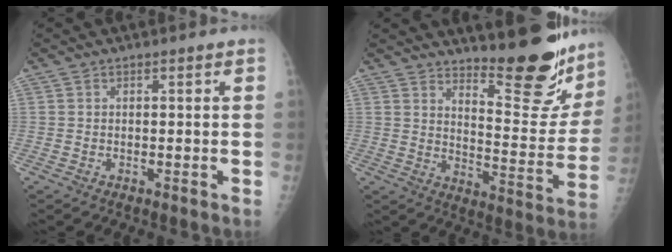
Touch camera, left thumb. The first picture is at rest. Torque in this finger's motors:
{"motor_torque": [0.22, 0.20, 0.17, -0.15, 0.11]}